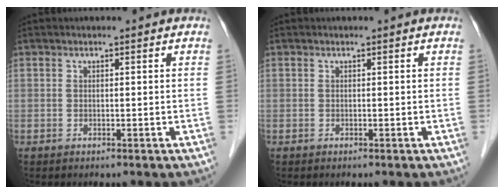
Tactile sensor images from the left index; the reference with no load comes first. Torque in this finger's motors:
{"motor_torque": [0.01, 0.01, -0.01, 0.00]}